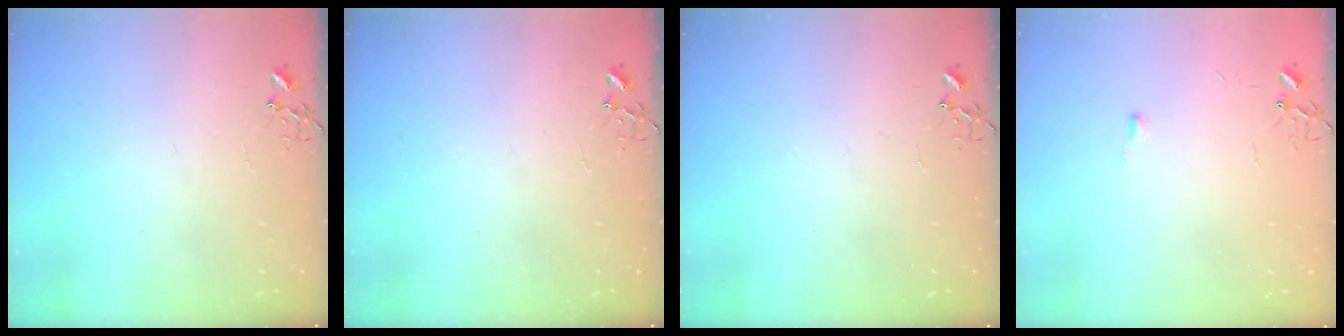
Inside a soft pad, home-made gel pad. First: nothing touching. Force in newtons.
{"total": 0.0}
{"total": 0.0}
{"total": 3.0, "press": 2.9, "slide": 0.4}